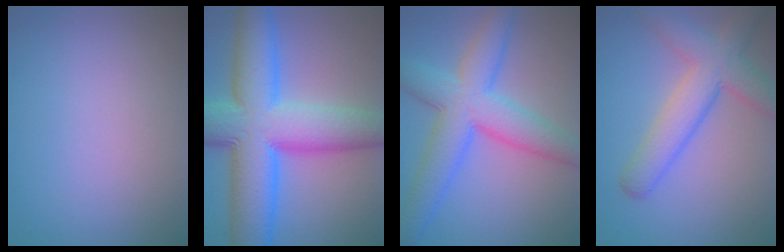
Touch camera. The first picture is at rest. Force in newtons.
{"total": 13.6, "press": 13.6, "slide": 0.4}
{"total": 7.9, "press": 7.9, "slide": 0.1}
{"total": 6.0, "press": 5.9, "slide": 0.3}